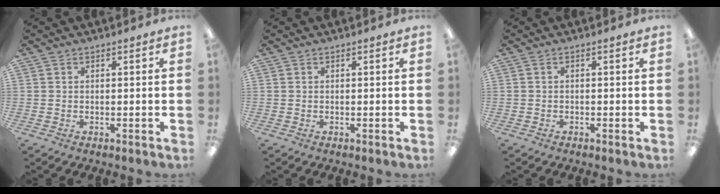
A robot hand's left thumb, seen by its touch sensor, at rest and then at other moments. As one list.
[{"total": 0.0}, {"total": 0.7, "force": [-0.4, 0.1, 0.5], "torque": [-0.009, 0.000, -0.007]}]